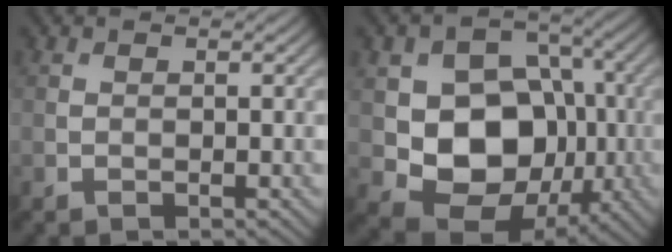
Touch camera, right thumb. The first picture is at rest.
{"total": 11.8, "force": [-1.2, 9.3, 7.3], "torque": [-0.132, -0.017, -0.024]}